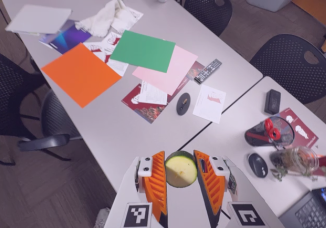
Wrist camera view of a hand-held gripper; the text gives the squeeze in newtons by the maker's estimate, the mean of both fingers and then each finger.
{"total": 10.2, "left": 10.5, "right": 9.8}